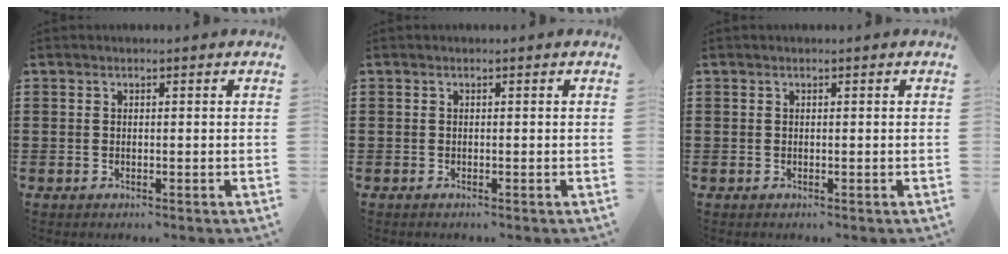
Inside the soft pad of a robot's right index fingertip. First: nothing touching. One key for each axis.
{"total": 0.0}
{"total": 0.0}